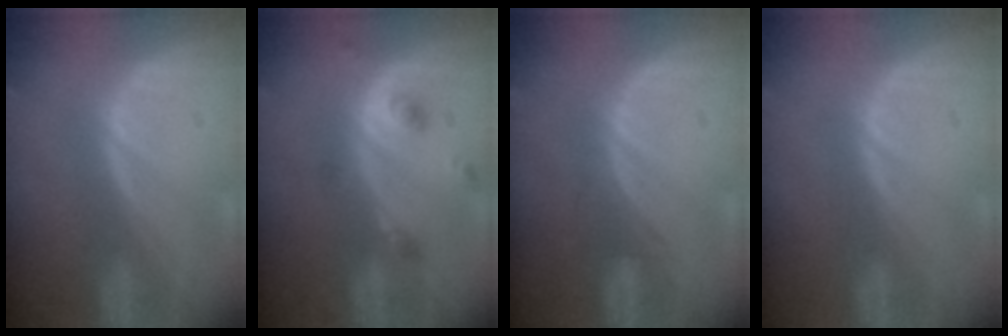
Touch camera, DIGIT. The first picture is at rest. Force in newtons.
{"total": 4.2, "press": 4.1, "slide": 1.1}
{"total": 1.7, "press": 1.6, "slide": 0.7}
{"total": 0.0}